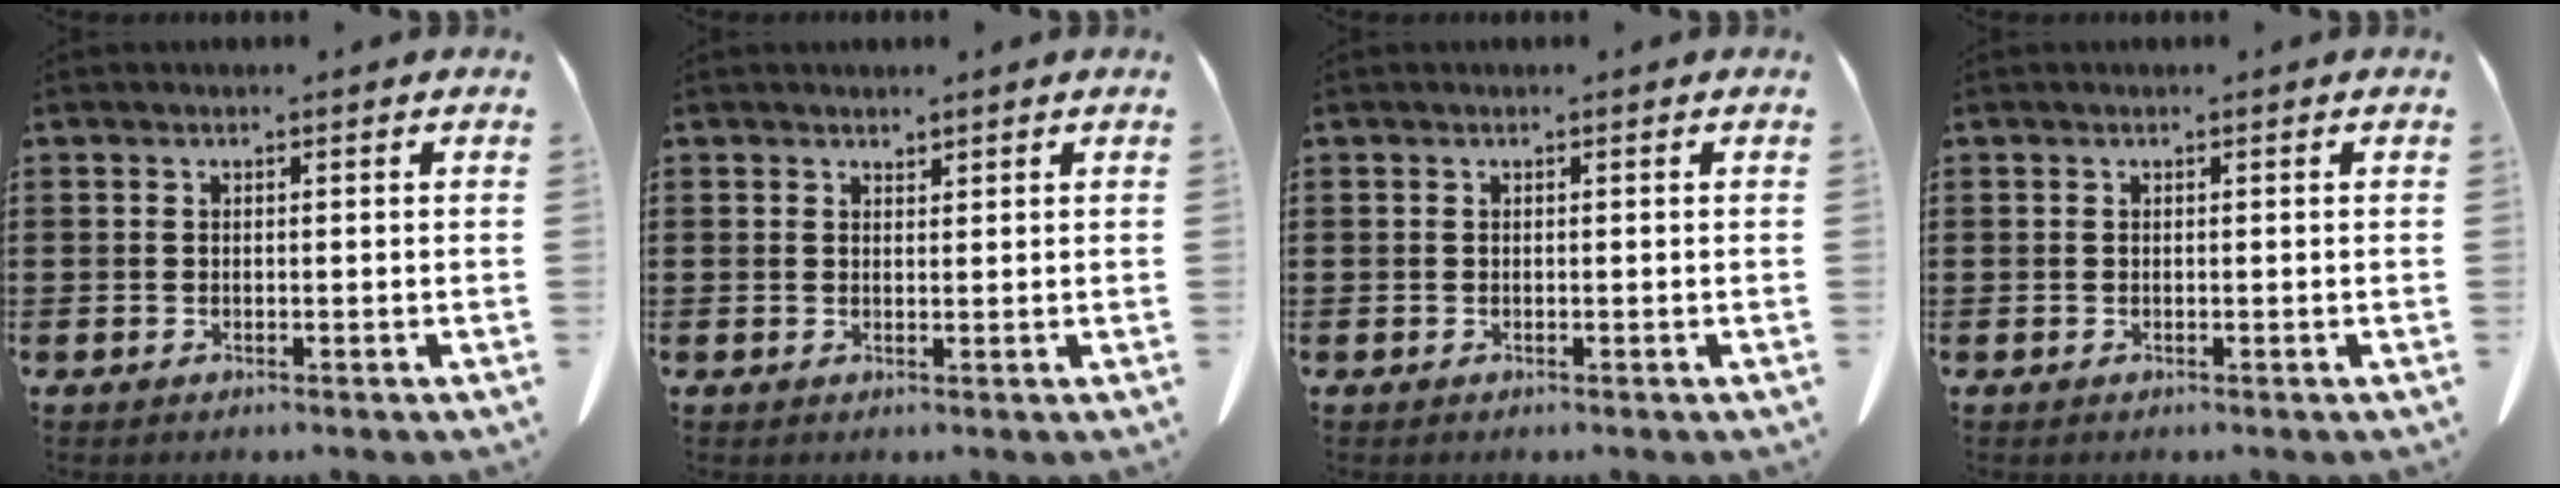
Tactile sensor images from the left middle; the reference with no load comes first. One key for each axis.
{"total": 1.2, "fx": 1.1, "fy": 0.2, "fz": 0.0, "tx": -0.003, "ty": -0.001, "tz": 0.023}
{"total": 0.0}
{"total": 0.0}